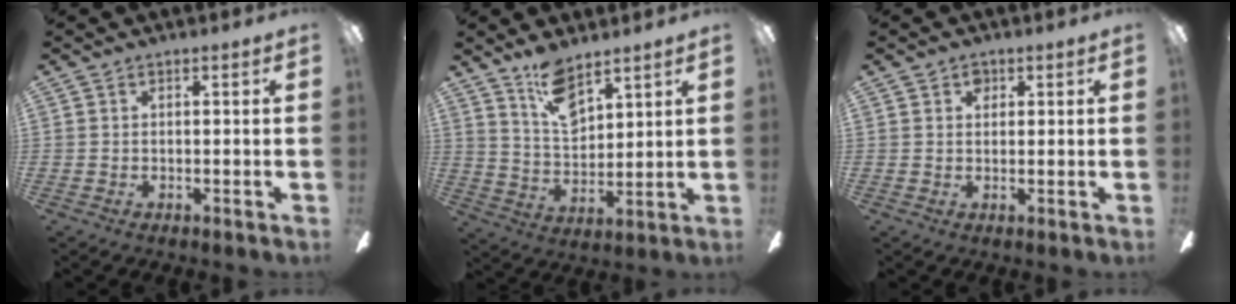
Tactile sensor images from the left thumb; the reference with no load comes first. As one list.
[{"total": 10.6, "force": [8.0, 4.5, 5.2], "torque": [-0.095, -0.040, 0.146]}, {"total": 2.1, "force": [1.2, 1.5, 0.8], "torque": [-0.002, -0.003, 0.017]}]